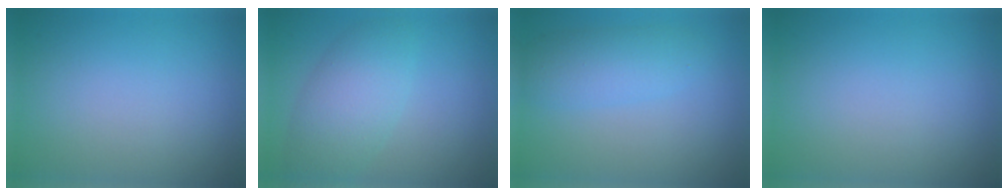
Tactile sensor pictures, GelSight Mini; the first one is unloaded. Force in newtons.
{"total": 5.1, "press": 5.1, "slide": 0.2}
{"total": 3.2, "press": 3.2, "slide": 0.0}
{"total": 0.0}